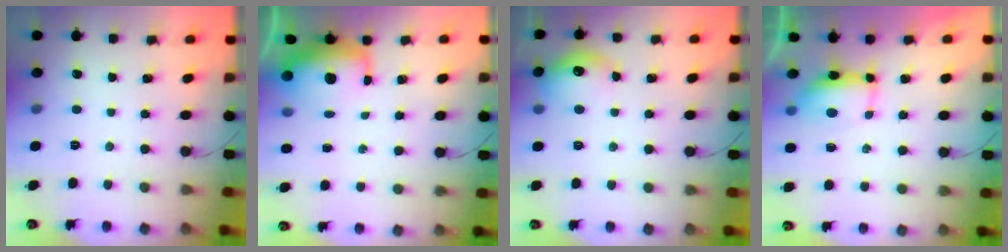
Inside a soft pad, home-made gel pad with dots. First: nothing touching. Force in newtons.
{"total": 10.9, "press": 10.4, "slide": 3.2}
{"total": 12.8, "press": 12.8, "slide": 0.9}
{"total": 11.3, "press": 8.9, "slide": 7.0}